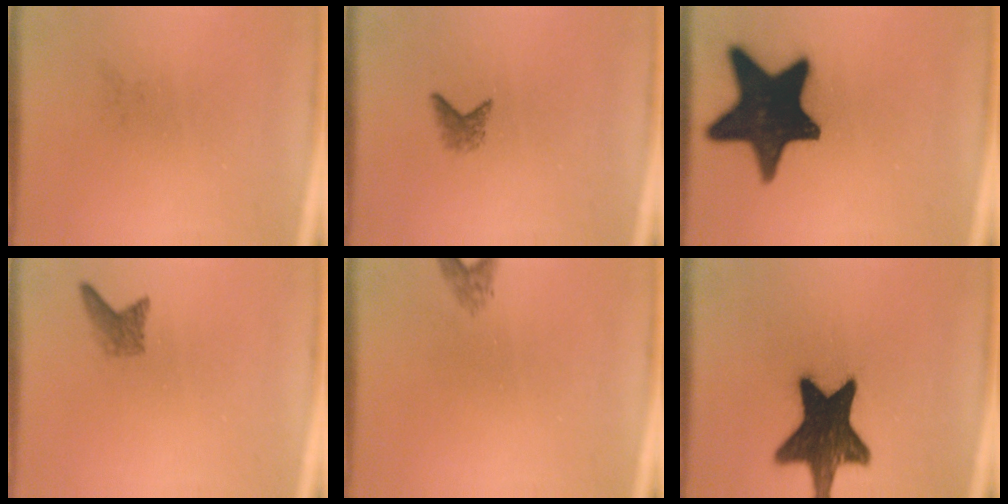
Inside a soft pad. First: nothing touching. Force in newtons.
{"total": 1.4}
{"total": 20.0}
{"total": 1.7}
{"total": 1.3}
{"total": 17.5}